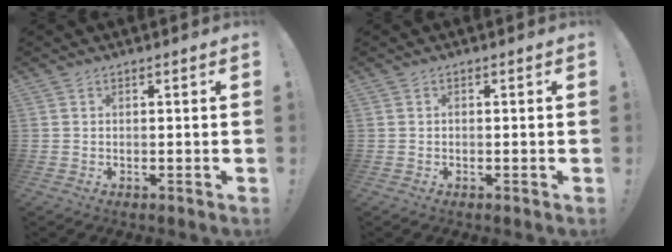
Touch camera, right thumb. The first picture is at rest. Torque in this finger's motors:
{"motor_torque": [0.02, 0.24, 0.03, -0.01, 0.00]}